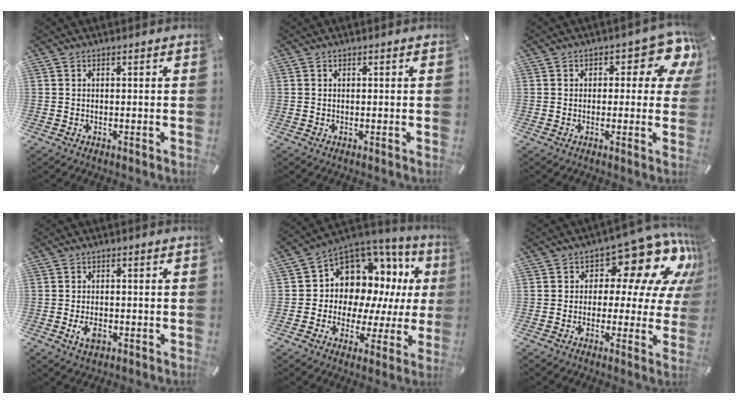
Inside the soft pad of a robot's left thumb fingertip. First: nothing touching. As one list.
[{"total": 0.0}, {"total": 8.7, "force": [3.9, 4.7, 6.3], "torque": [-0.070, -0.016, 0.061]}, {"total": 3.6, "force": [-1.1, 2.1, 2.7], "torque": [-0.060, 0.001, -0.022]}, {"total": 10.9, "force": [4.5, 9.0, 4.1], "torque": [-0.067, -0.061, 0.090]}, {"total": 14.1, "force": [7.7, 7.6, 9.0], "torque": [-0.123, -0.059, 0.130]}]